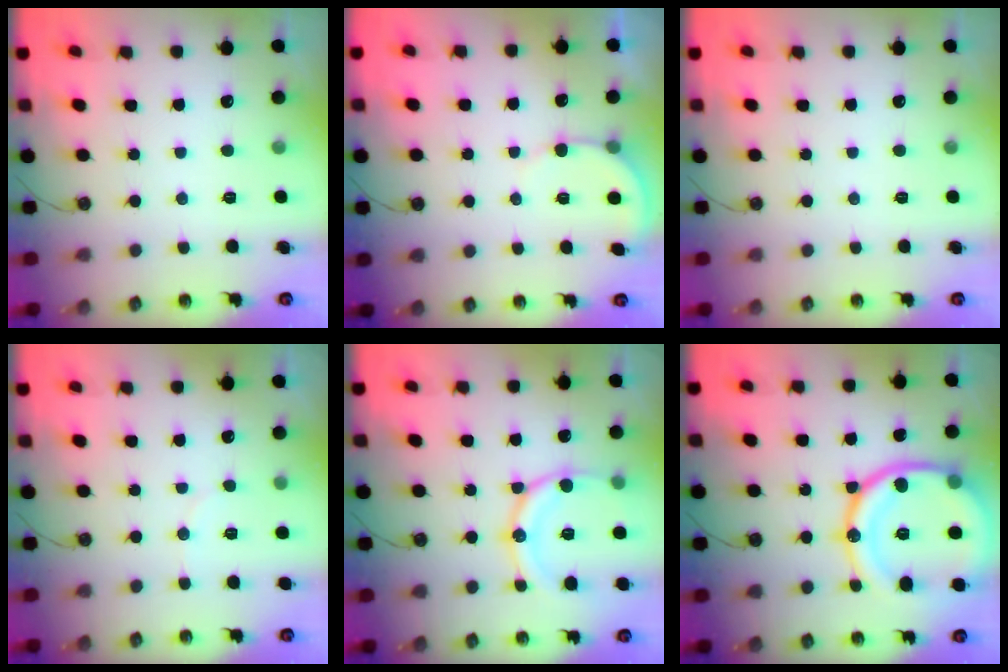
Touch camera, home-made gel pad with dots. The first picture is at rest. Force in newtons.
{"total": 4.4, "press": 4.3, "slide": 1.0}
{"total": 0.0}
{"total": 2.4, "press": 2.3, "slide": 0.7}
{"total": 15.9, "press": 15.6, "slide": 3.0}
{"total": 24.4, "press": 24.3, "slide": 2.6}